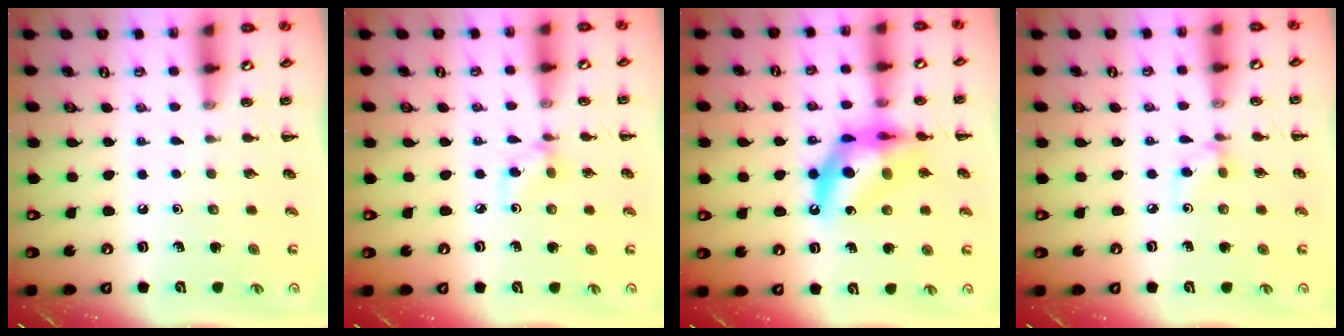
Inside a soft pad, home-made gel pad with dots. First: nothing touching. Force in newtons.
{"total": 3.0, "press": 2.8, "slide": 1.1}
{"total": 14.3, "press": 13.8, "slide": 3.8}
{"total": 3.8, "press": 3.6, "slide": 1.4}